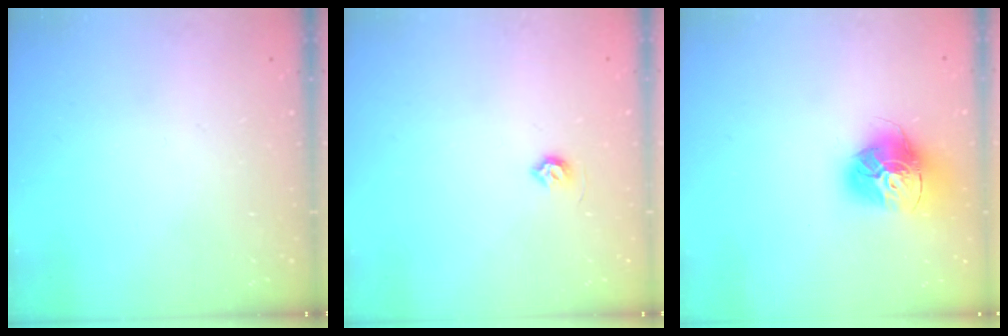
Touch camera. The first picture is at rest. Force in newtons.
{"total": 4.5, "press": 4.5, "slide": 0.7}
{"total": 15.9, "press": 15.8, "slide": 1.4}